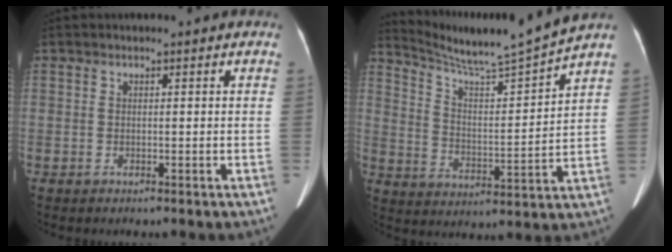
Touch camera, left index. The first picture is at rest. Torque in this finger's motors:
{"motor_torque": [-0.28, -0.29, -0.23, -0.03]}